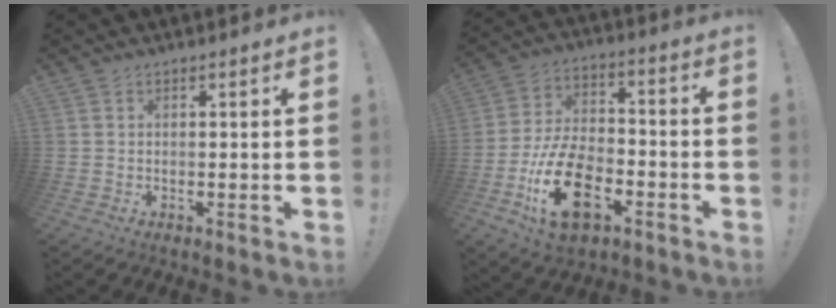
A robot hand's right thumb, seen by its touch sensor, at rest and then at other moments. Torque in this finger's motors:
{"motor_torque": [2.10, 2.51, 1.52, -1.25, 0.51]}